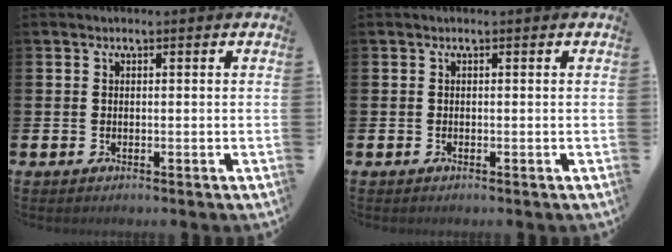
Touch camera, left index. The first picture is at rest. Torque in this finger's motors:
{"motor_torque": [0.18, 0.02, -0.01, 0.00]}